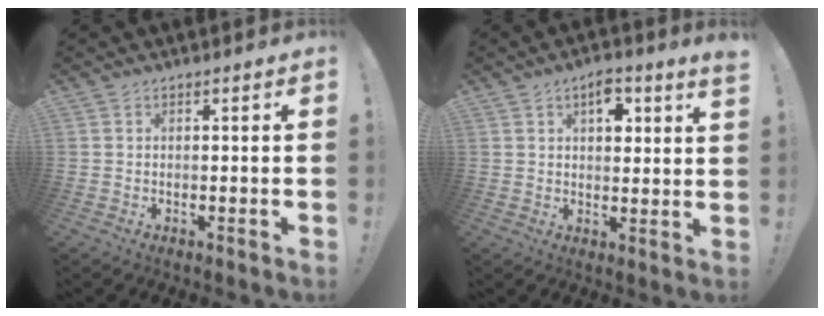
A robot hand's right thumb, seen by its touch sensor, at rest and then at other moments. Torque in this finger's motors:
{"motor_torque": [-0.01, 0.01, 0.09, 0.25, 0.03]}